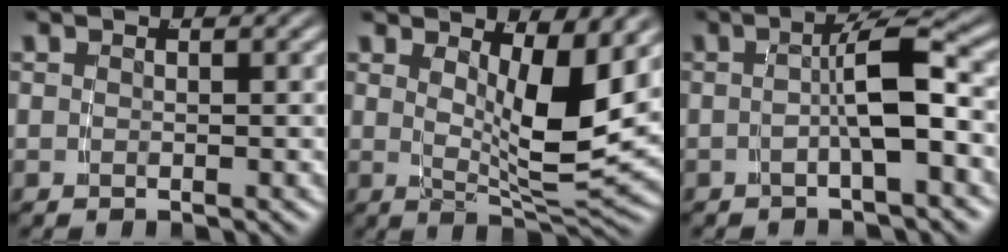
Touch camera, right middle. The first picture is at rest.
{"total": 6.5, "force": [1.9, 1.3, 6.0], "torque": [-0.093, -0.021, 0.038]}
{"total": 3.8, "force": [-1.0, 0.0, 3.7], "torque": [-0.050, 0.009, -0.016]}